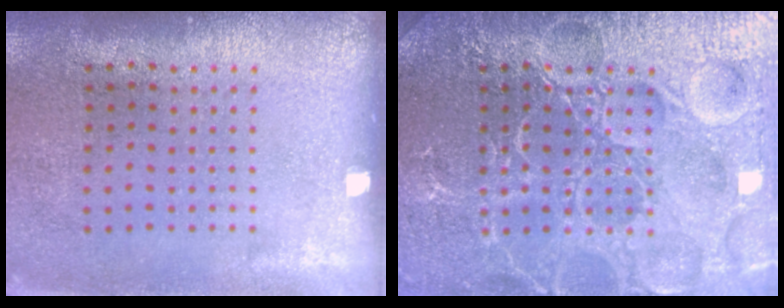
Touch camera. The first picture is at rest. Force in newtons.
{"total": 7.5, "press": 7.5, "slide": 1.0}